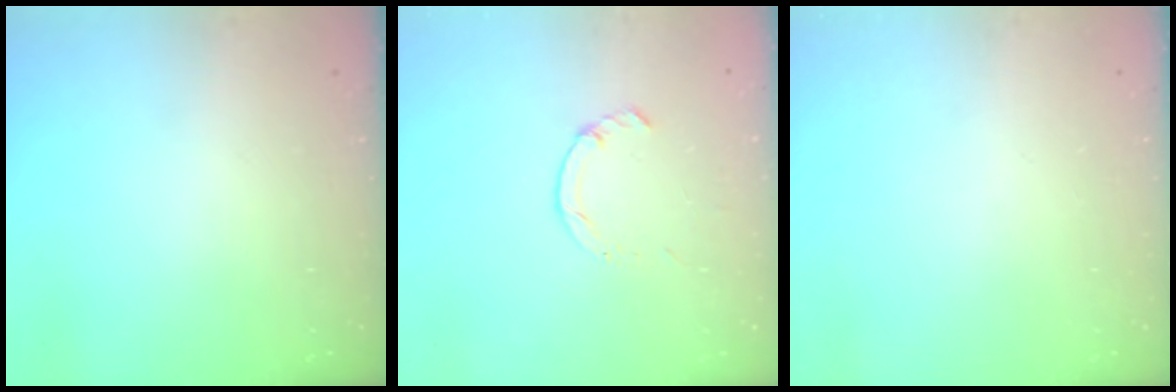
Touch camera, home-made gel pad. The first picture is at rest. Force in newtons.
{"total": 1.0, "press": 1.0, "slide": 0.3}
{"total": 0.0}